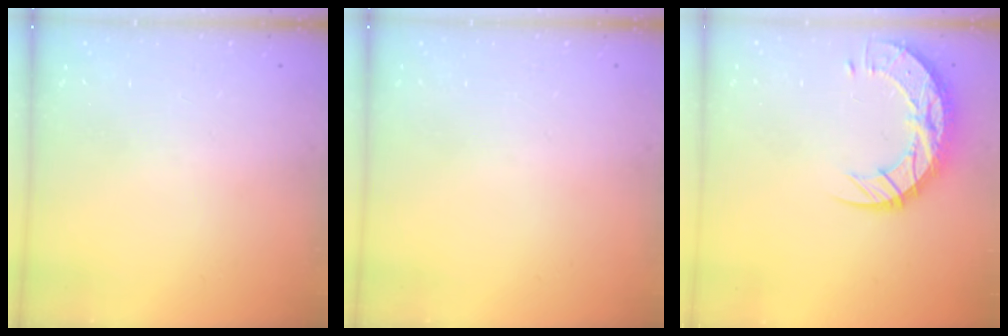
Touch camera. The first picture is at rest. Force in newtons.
{"total": 0.0}
{"total": 16.5, "press": 16.4, "slide": 1.2}